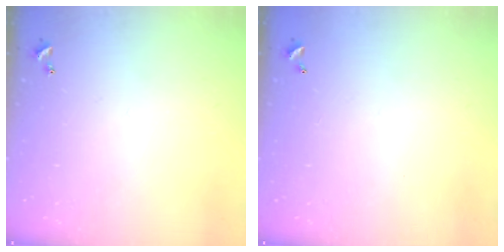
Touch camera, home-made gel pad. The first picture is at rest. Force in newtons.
{"total": 2.9, "press": 2.9, "slide": 0.1}